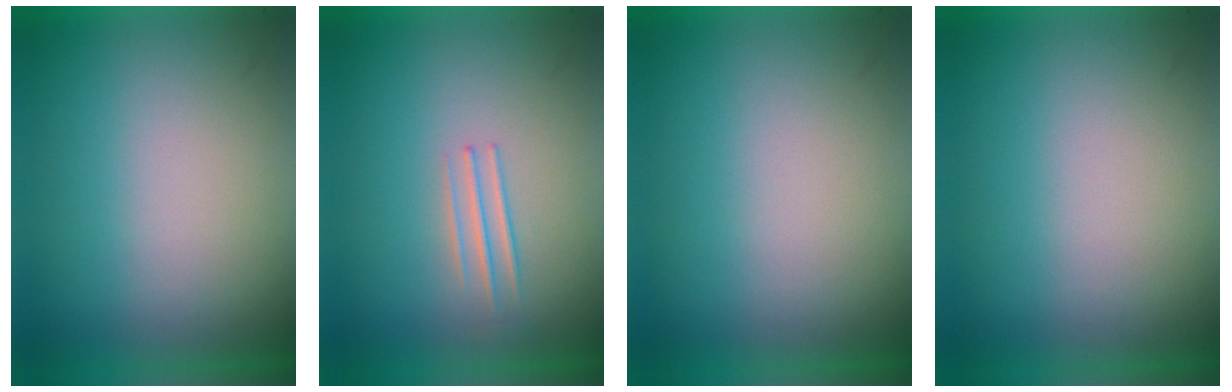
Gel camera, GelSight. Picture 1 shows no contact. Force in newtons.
{"total": 1.3}
{"total": 0.0}
{"total": 1.1}